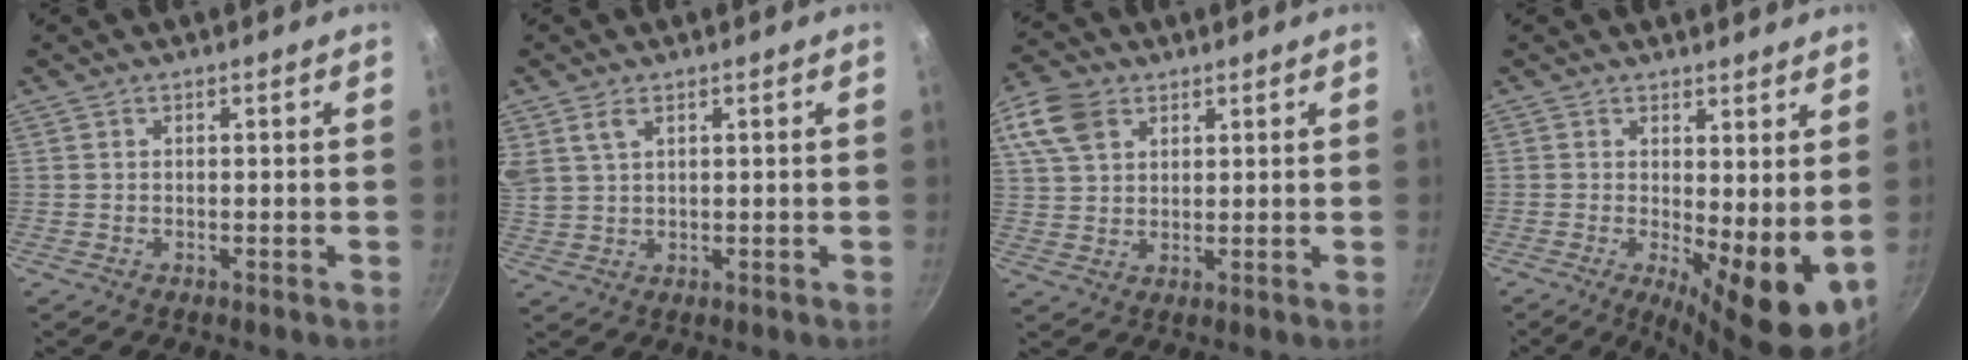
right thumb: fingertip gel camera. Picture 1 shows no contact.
{"total": 4.8, "force": [2.6, 2.9, 2.9], "torque": [-0.052, -0.002, 0.057]}
{"total": 8.9, "force": [4.1, 6.1, 4.9], "torque": [-0.088, 0.003, 0.075]}
{"total": 10.7, "force": [0.3, 3.6, 10.0], "torque": [-0.122, -0.018, 0.011]}